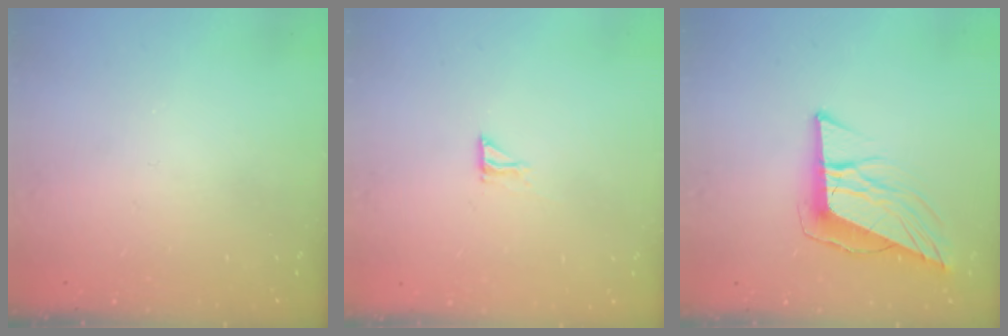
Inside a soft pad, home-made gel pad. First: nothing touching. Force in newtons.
{"total": 4.2, "press": 4.2, "slide": 0.2}
{"total": 11.2, "press": 10.6, "slide": 3.7}